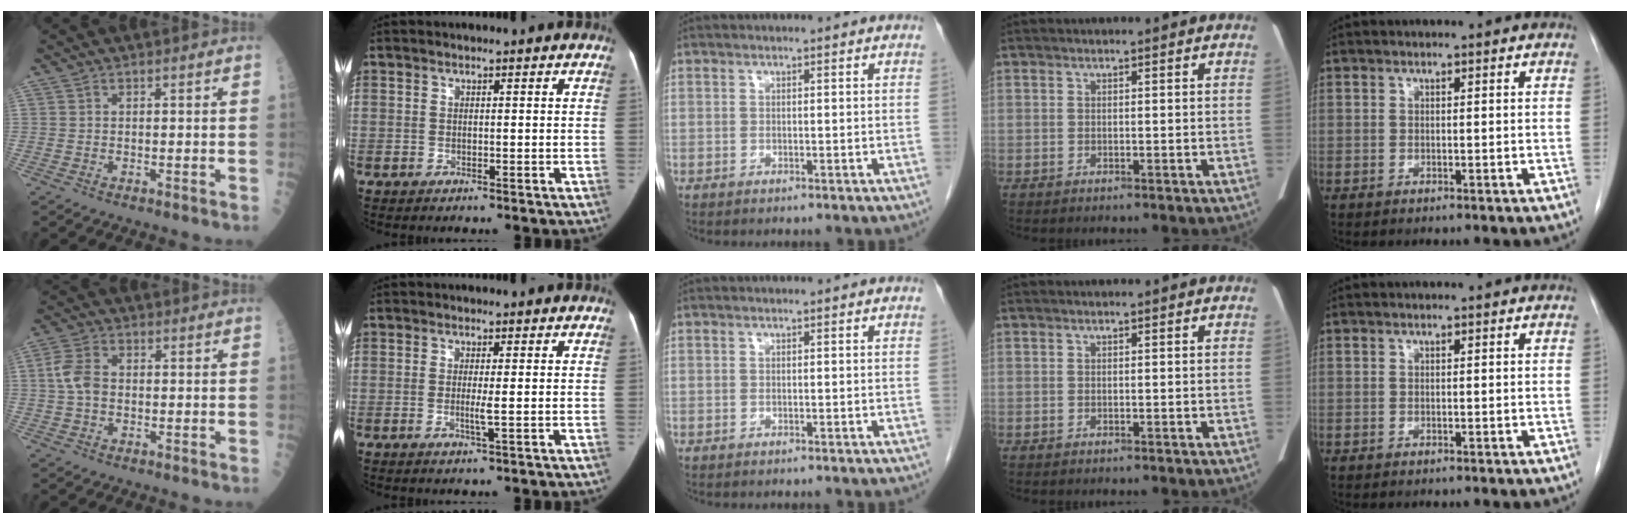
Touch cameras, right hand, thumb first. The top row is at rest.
{"thumb": {"total": 5.4, "force": [-0.1, 3.6, 4.1], "torque": [-0.085, 0.014, -0.008]}, "index": {"total": 2.0, "force": [-0.3, -0.4, 1.9], "torque": [-0.040, -0.004, -0.007]}}